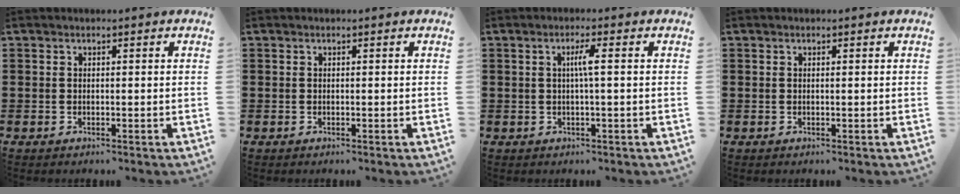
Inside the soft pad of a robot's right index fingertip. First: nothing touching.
{"total": 0.0}
{"total": 2.6, "force": [0.1, -0.2, 2.6], "torque": [-0.048, -0.003, -0.002]}
{"total": 0.0}